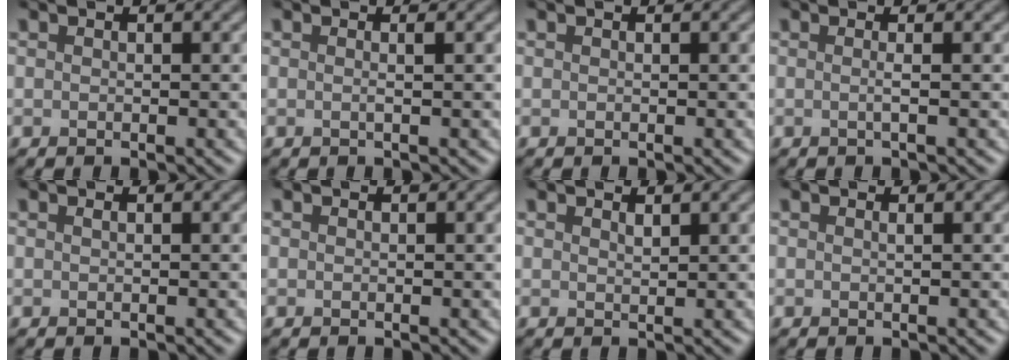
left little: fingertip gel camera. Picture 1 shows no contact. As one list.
[{"total": 1.1, "force": [0.1, 0.3, 1.0], "torque": [-0.012, -0.001, -0.007]}, {"total": 0.0}, {"total": 1.4, "force": [0.0, 0.5, 1.3], "torque": [-0.016, -0.003, -0.010]}, {"total": 0.5, "force": [0.2, 0.2, 0.4], "torque": [-0.004, 0.004, 0.002]}, {"total": 0.0}, {"total": 0.7, "force": [0.6, 0.1, 0.3], "torque": [-0.006, -0.002, 0.014]}, {"total": 0.6, "force": [0.2, 0.2, 0.5], "torque": [-0.001, 0.000, 0.000]}]